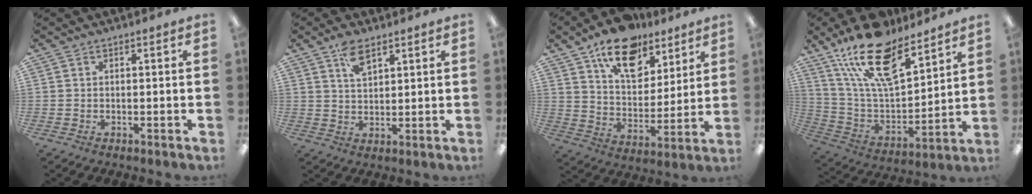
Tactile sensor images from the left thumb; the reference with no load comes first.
{"total": 5.8, "force": [3.7, 2.7, 3.5], "torque": [-0.063, -0.005, 0.065]}
{"total": 17.3, "force": [11.9, 9.3, 8.4], "torque": [-0.130, -0.064, 0.210]}
{"total": 21.6, "force": [14.8, 9.0, 12.9], "torque": [-0.232, -0.079, 0.263]}